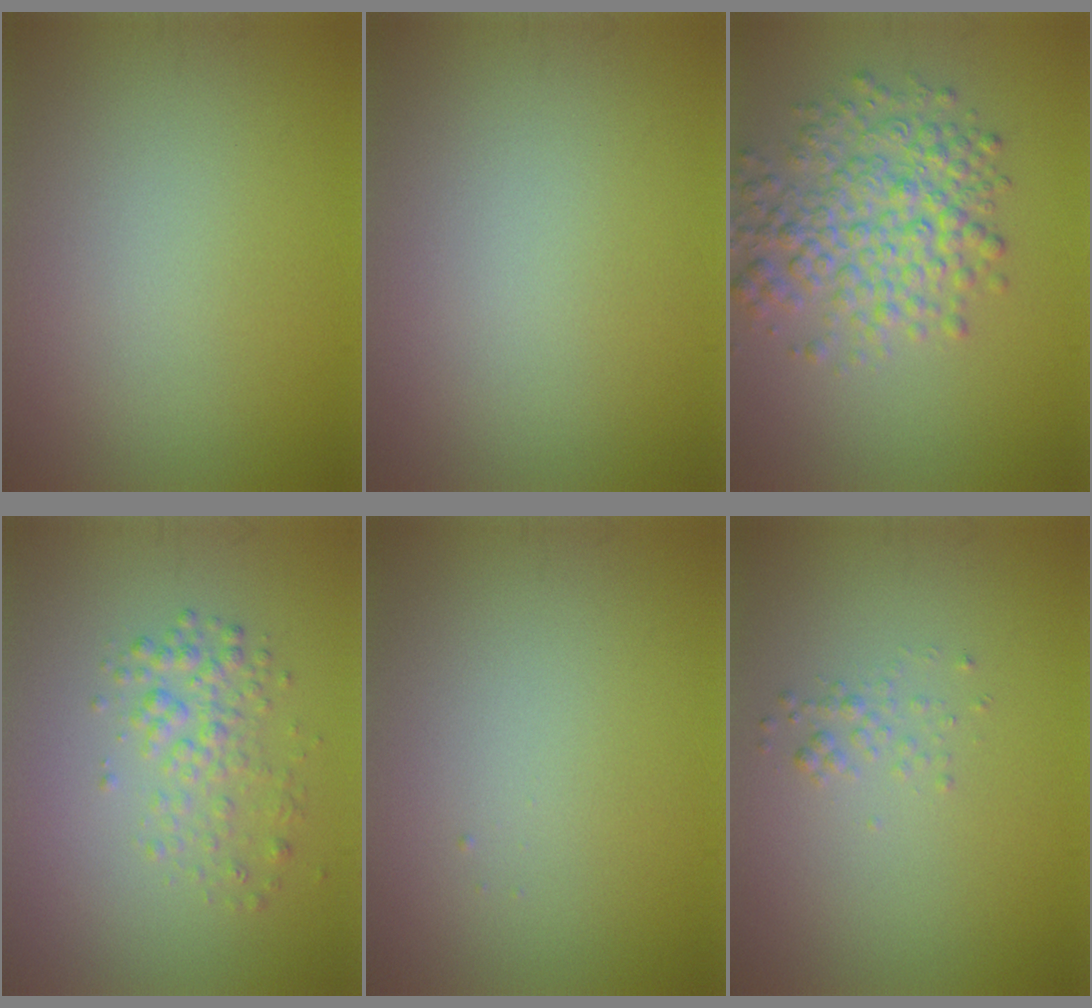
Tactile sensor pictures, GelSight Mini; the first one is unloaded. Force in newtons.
{"total": 0.0}
{"total": 6.0, "press": 6.0, "slide": 0.2}
{"total": 2.5, "press": 2.5, "slide": 0.1}
{"total": 0.0}
{"total": 1.0, "press": 1.0, "slide": 0.1}